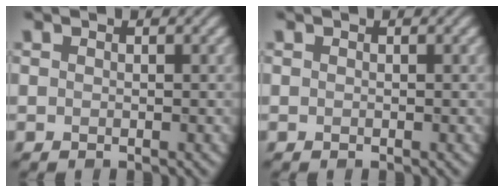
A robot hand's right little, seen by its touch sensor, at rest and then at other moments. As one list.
[{"total": 0.0}]